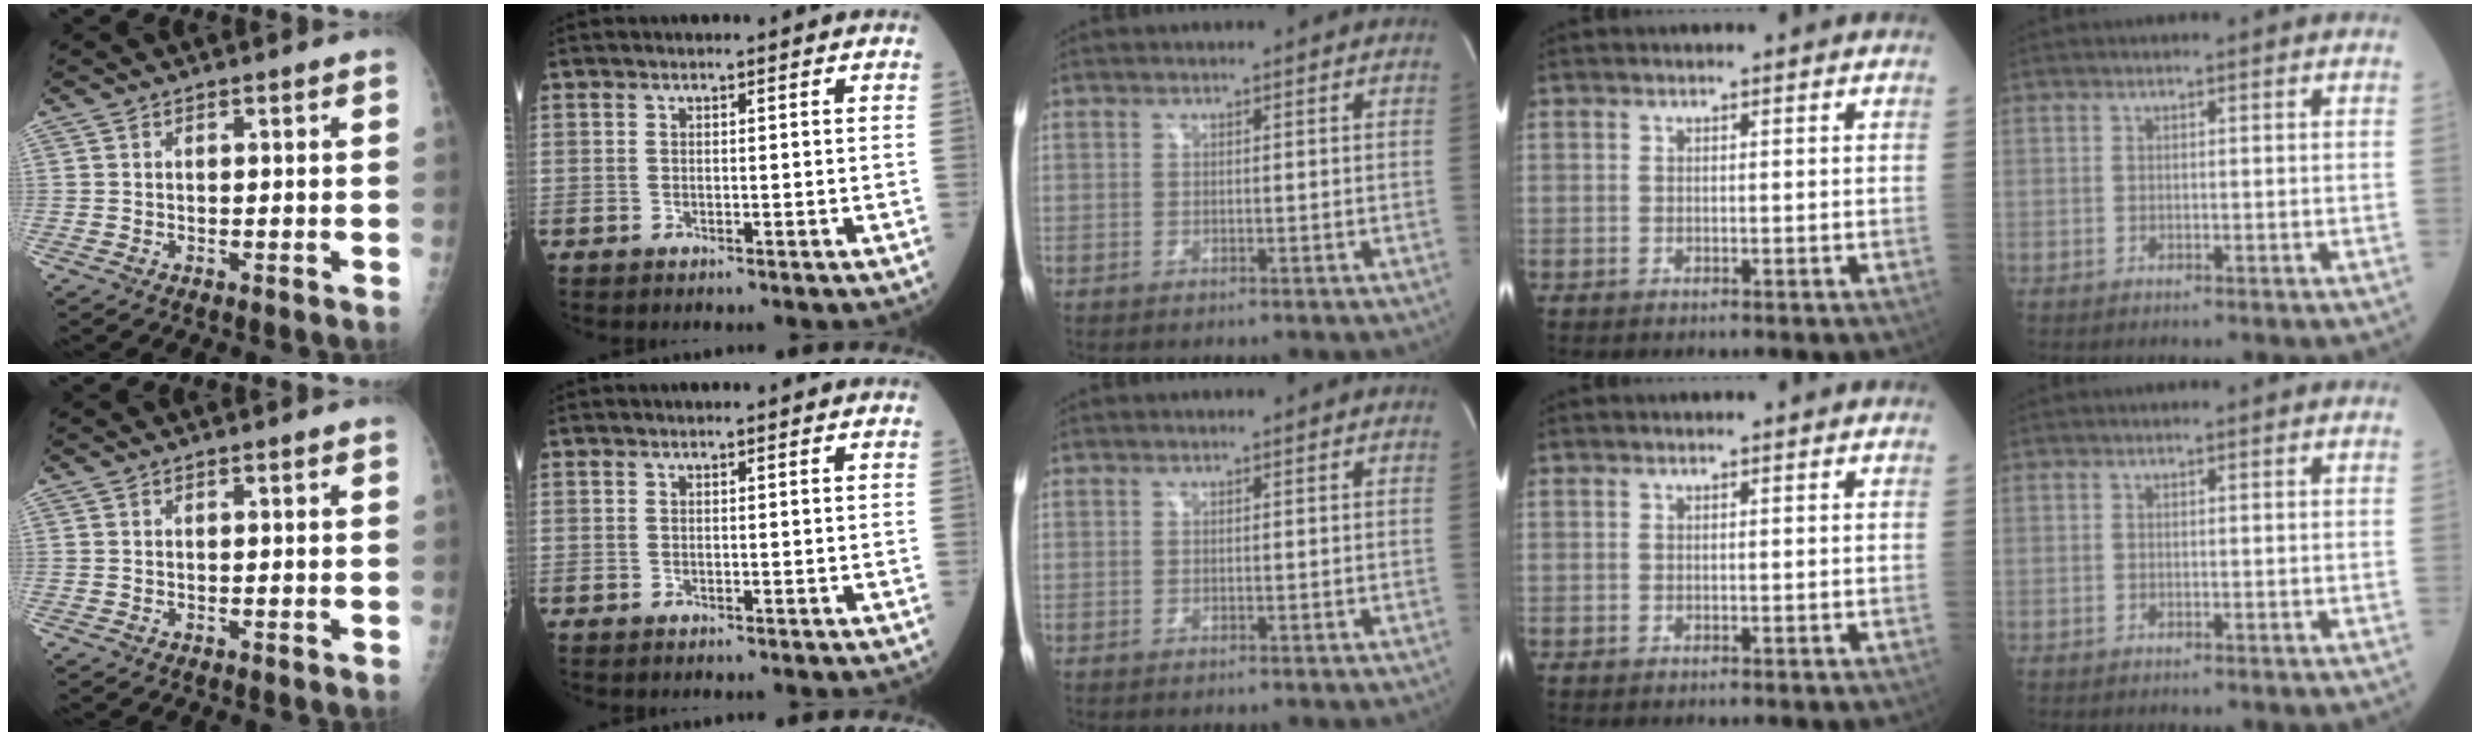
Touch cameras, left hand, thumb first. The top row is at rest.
{}